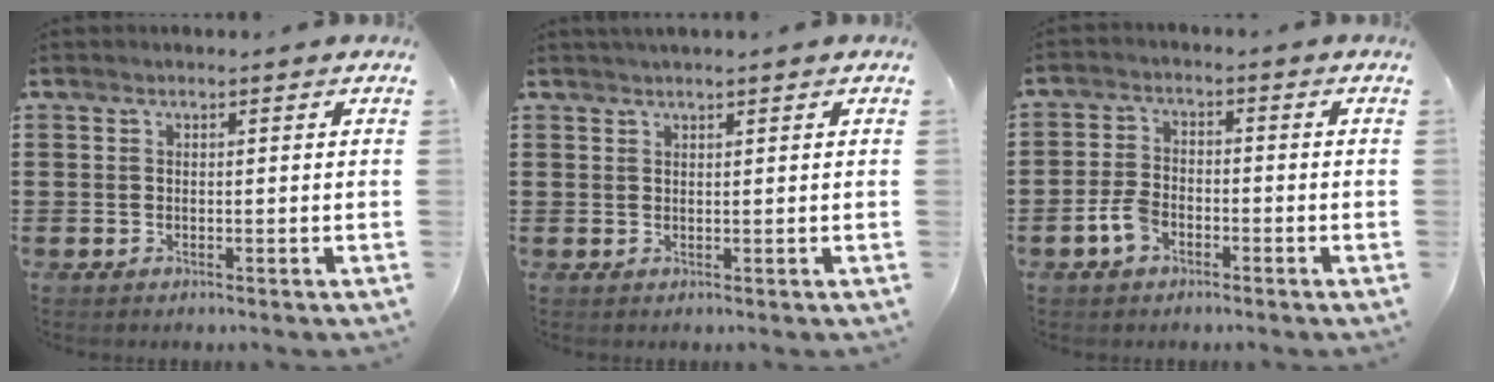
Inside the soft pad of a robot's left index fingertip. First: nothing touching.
{"total": 0.8, "force": [0.7, 0.0, 0.4], "torque": [-0.008, 0.000, 0.014]}
{"total": 4.2, "force": [-2.1, 2.4, 2.7], "torque": [-0.068, 0.002, -0.044]}